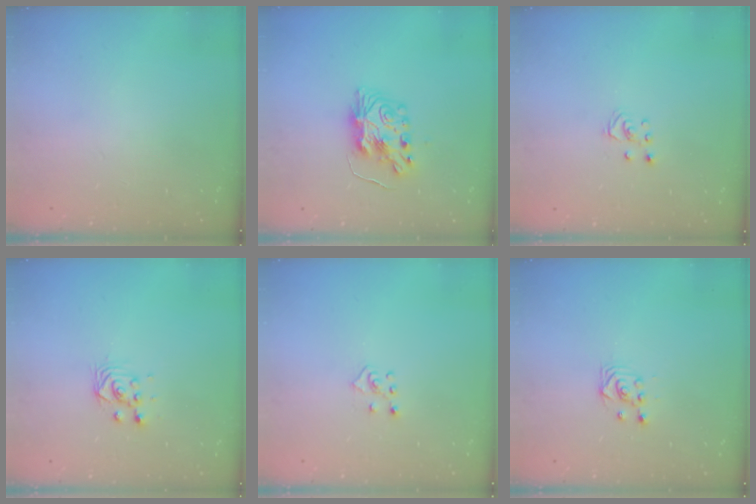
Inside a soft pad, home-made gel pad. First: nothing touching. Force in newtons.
{"total": 9.0, "press": 9.0, "slide": 0.5}
{"total": 2.5, "press": 2.5, "slide": 0.2}
{"total": 3.0, "press": 3.0, "slide": 0.1}
{"total": 2.3, "press": 2.3, "slide": 0.5}
{"total": 3.3, "press": 3.3, "slide": 0.4}